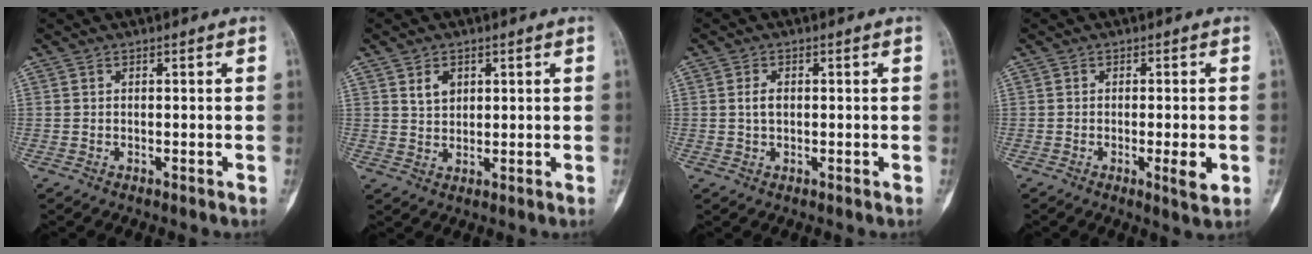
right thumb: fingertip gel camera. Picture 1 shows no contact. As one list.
[{"total": 3.4, "force": [1.6, 2.4, 1.8], "torque": [-0.019, -0.012, 0.033]}, {"total": 2.4, "force": [0.3, 1.5, 1.8], "torque": [-0.034, 0.002, 0.005]}, {"total": 4.4, "force": [-1.1, 0.9, 4.1], "torque": [-0.061, -0.008, -0.014]}]